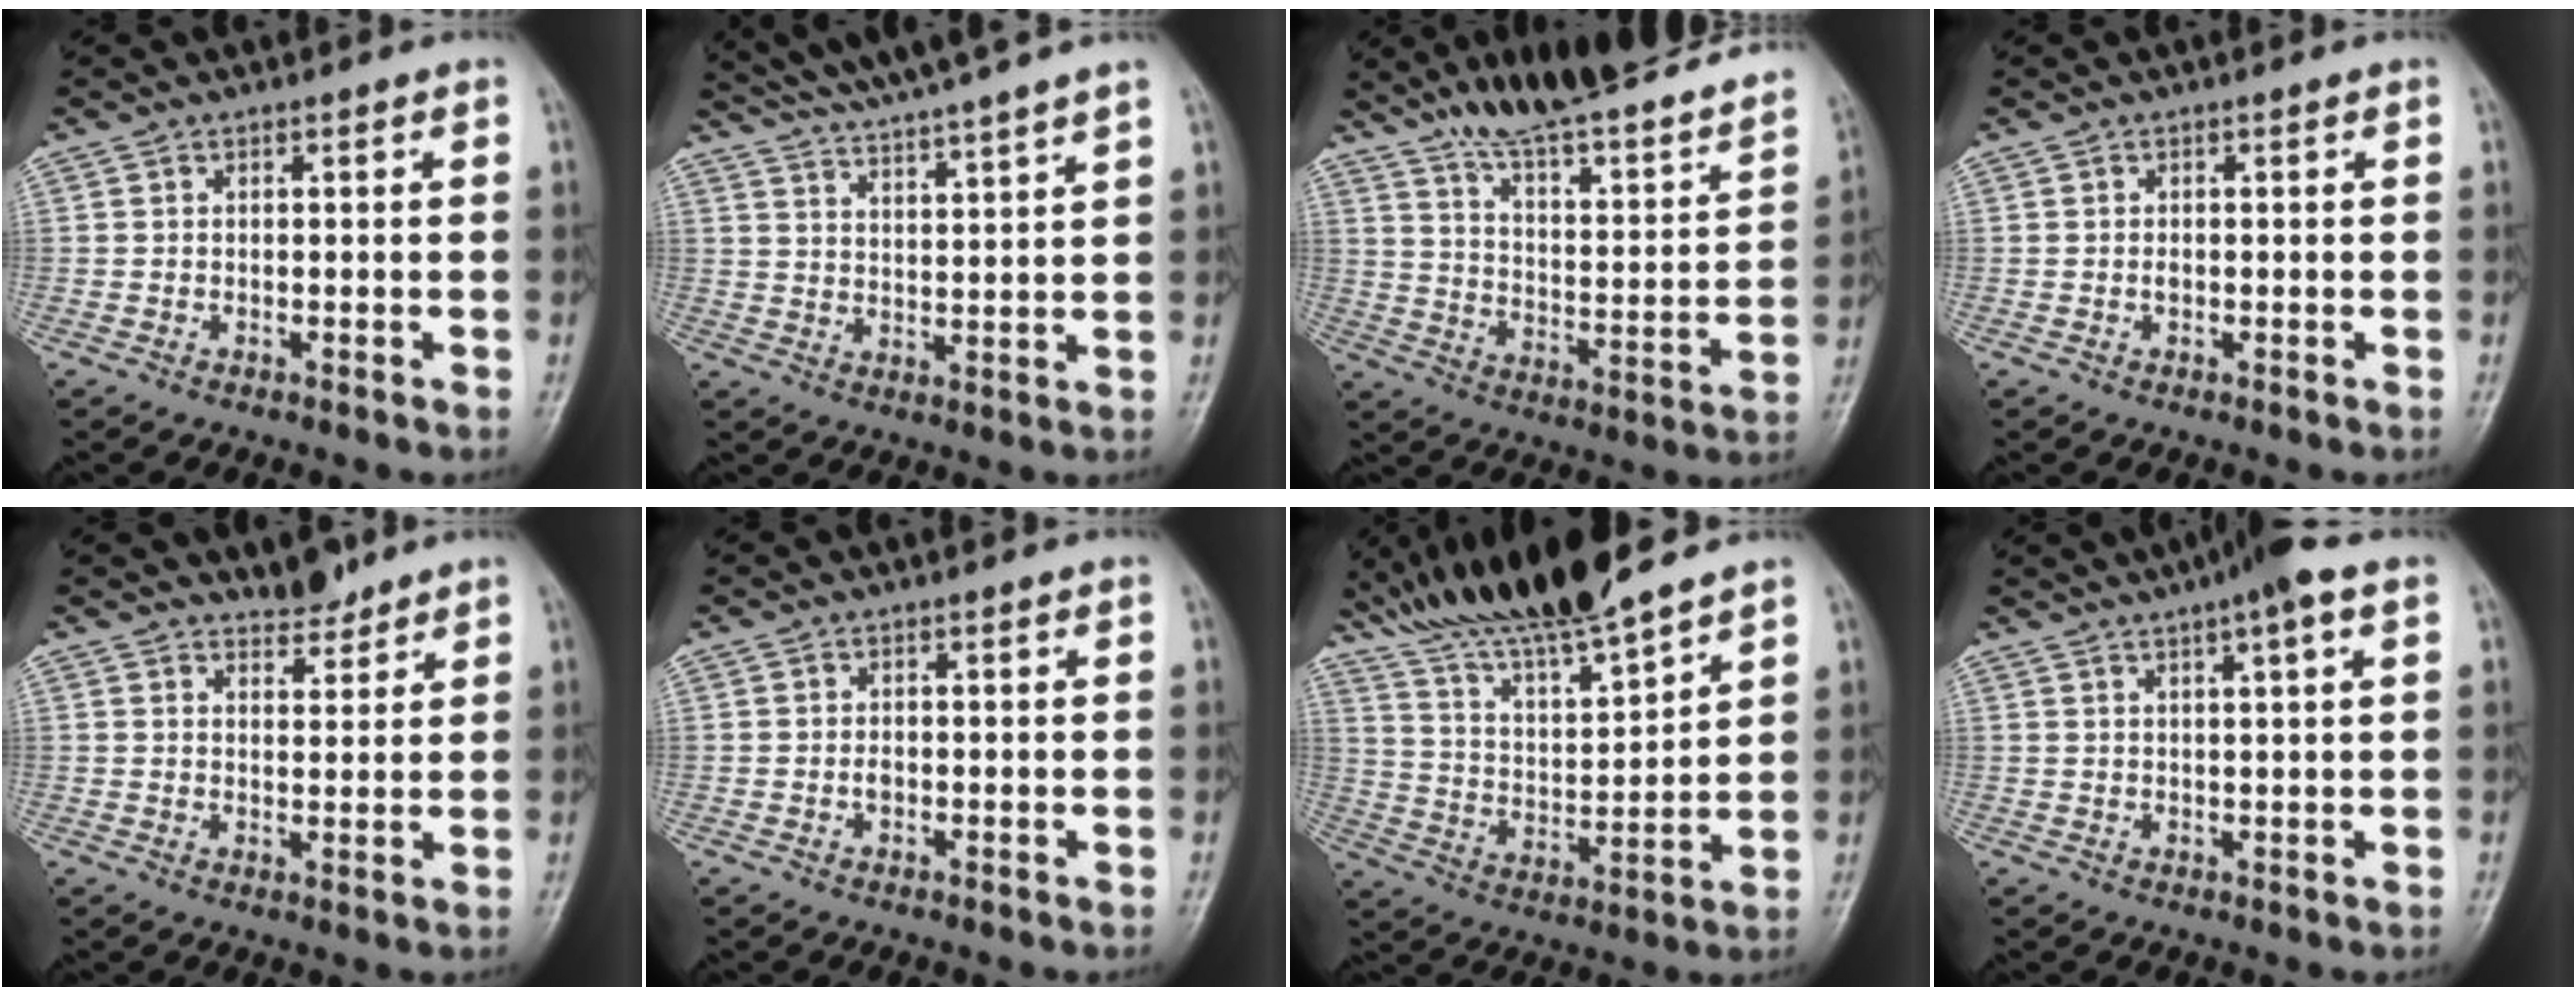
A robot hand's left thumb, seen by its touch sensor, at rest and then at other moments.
{"total": 13.7, "force": [12.2, -0.5, 6.3], "torque": [-0.100, -0.033, 0.192]}
{"total": 25.0, "force": [20.5, 4.3, 13.6], "torque": [-0.175, -0.089, 0.301]}
{"total": 0.5, "force": [0.1, 0.3, 0.4], "torque": [-0.007, 0.005, 0.001]}
{"total": 3.7, "force": [3.4, 1.3, 0.6], "torque": [0.009, -0.028, 0.054]}
{"total": 0.8, "force": [-0.1, 0.5, 0.6], "torque": [-0.010, 0.001, -0.002]}
{"total": 16.4, "force": [14.0, 1.8, 8.3], "torque": [-0.137, -0.067, 0.262]}
{"total": 7.2, "force": [4.2, 0.8, 5.8], "torque": [-0.086, 0.014, 0.062]}